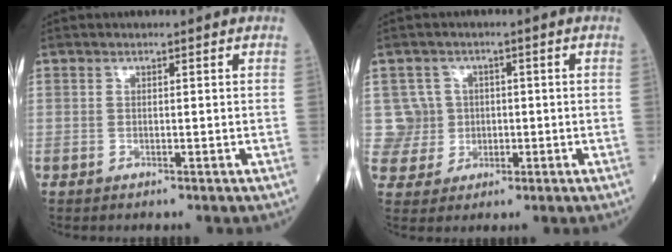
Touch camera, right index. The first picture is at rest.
{"total": 5.2, "force": [0.5, 5.1, -0.5], "torque": [0.020, 0.015, 0.015]}